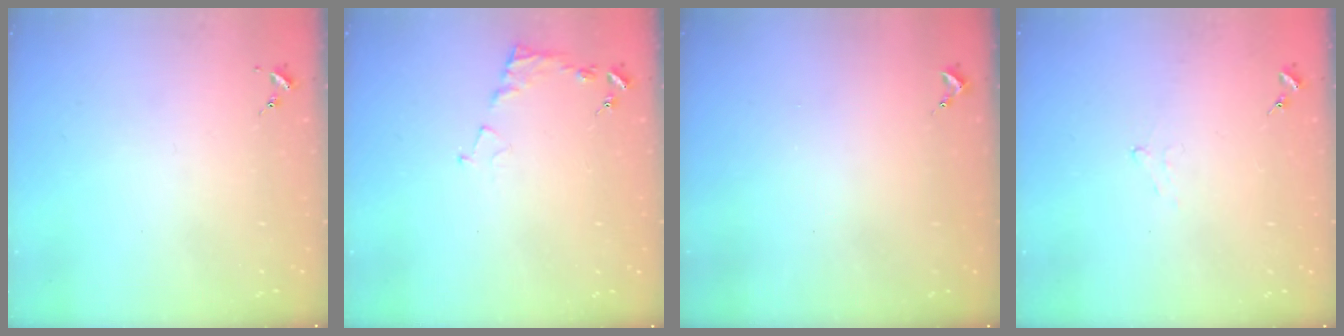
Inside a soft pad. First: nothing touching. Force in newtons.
{"total": 7.0, "press": 7.0, "slide": 0.6}
{"total": 0.7, "press": 0.7, "slide": 0.1}
{"total": 3.9, "press": 3.6, "slide": 1.4}